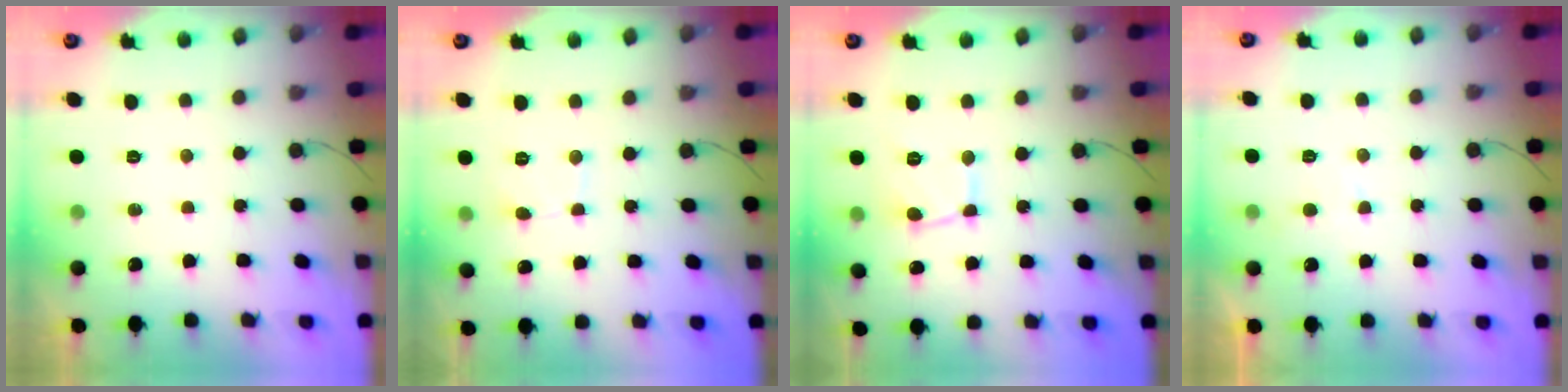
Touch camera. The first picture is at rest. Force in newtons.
{"total": 2.4, "press": 2.4, "slide": 0.3}
{"total": 2.8, "press": 2.8, "slide": 0.3}
{"total": 2.8, "press": 2.7, "slide": 0.3}